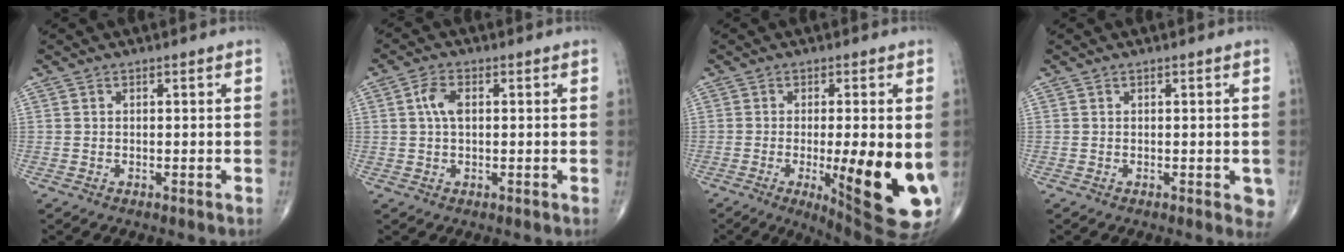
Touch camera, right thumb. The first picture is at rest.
{"total": 4.2, "force": [0.8, 2.2, 3.4], "torque": [-0.075, 0.005, 0.014]}
{"total": 17.0, "force": [-3.0, 4.1, 16.3], "torque": [-0.192, -0.027, -0.025]}
{"total": 2.7, "force": [-0.4, 1.2, 2.4], "torque": [-0.006, -0.002, -0.007]}